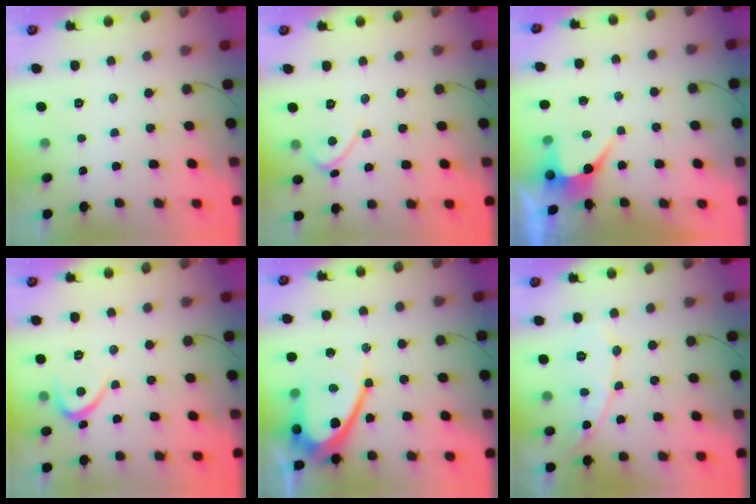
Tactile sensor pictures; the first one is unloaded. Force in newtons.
{"total": 2.2, "press": 2.2, "slide": 0.2}
{"total": 5.7, "press": 5.7, "slide": 0.1}
{"total": 3.3, "press": 3.2, "slide": 0.4}
{"total": 15.0, "press": 15.0, "slide": 0.9}
{"total": 8.3, "press": 8.3, "slide": 0.3}